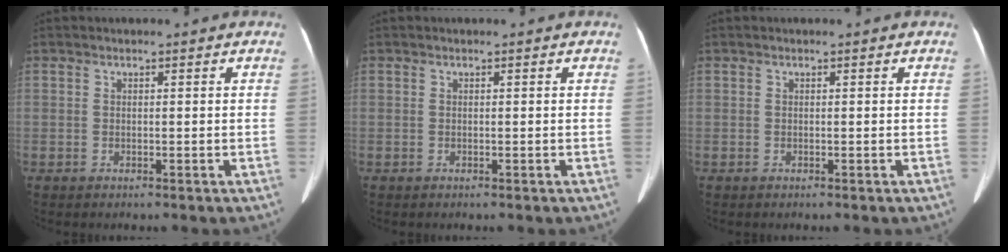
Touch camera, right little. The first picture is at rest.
{"total": 0.0}
{"total": 0.0}